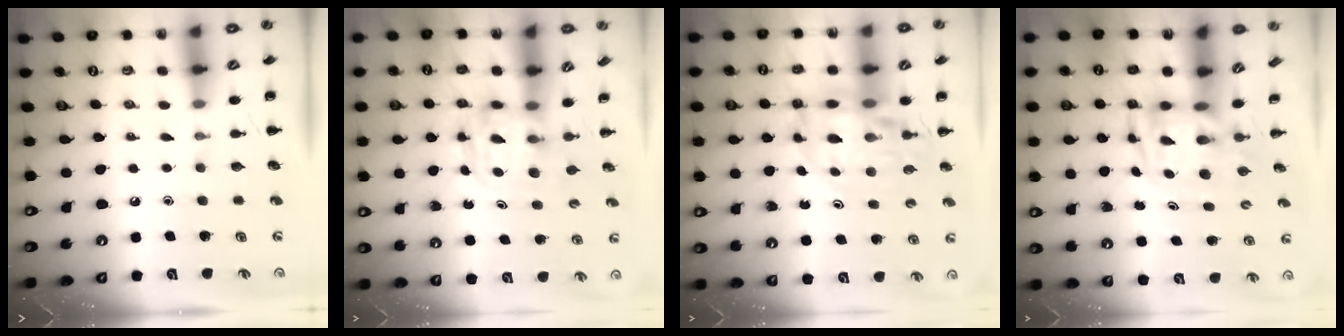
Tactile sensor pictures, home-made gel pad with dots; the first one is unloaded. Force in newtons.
{"total": 3.8, "press": 3.7, "slide": 0.3}
{"total": 13.2, "press": 12.6, "slide": 3.8}
{"total": 3.3, "press": 3.3, "slide": 0.7}